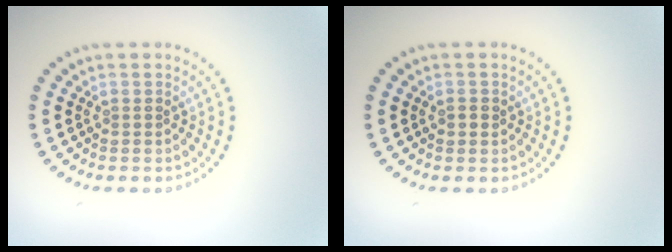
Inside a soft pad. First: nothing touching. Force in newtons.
{"total": 0.8, "press": 0.8, "slide": 0.3}